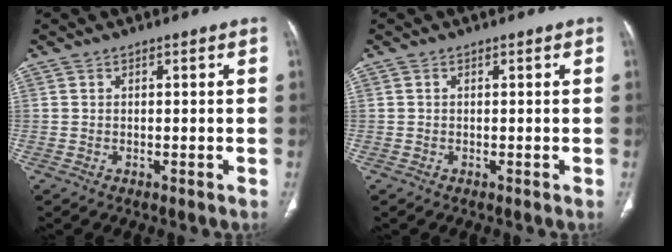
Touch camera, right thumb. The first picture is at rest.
{"total": 0.0}